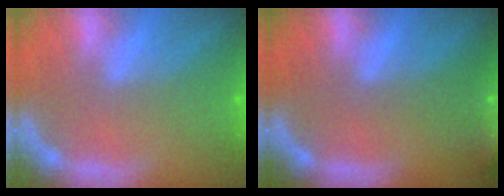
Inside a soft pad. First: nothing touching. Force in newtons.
{"total": 9.9}